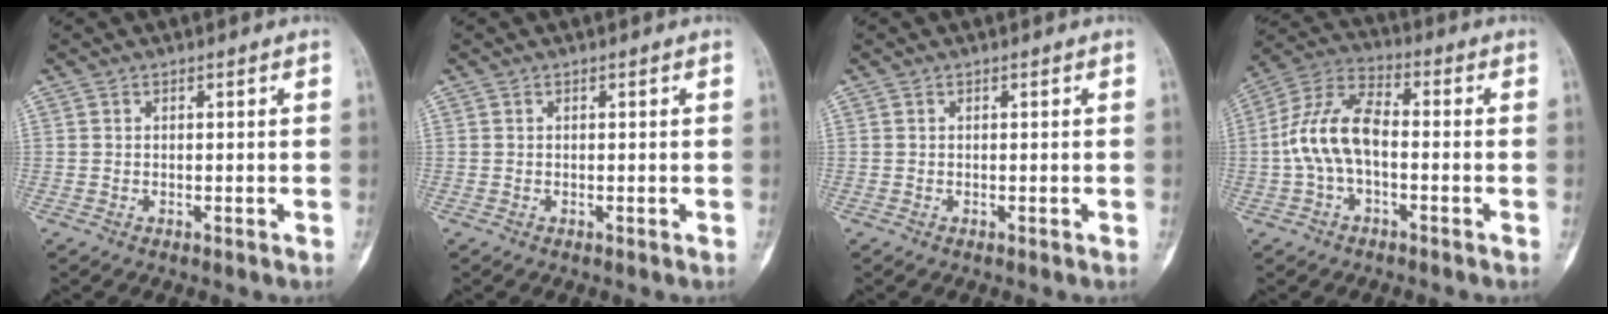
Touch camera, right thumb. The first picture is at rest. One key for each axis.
{"total": 0.0}
{"total": 0.0}
{"total": 11.4, "fx": -1.3, "fy": 6.1, "fz": 9.5, "tx": -0.194, "ty": 0.038, "tz": -0.034}